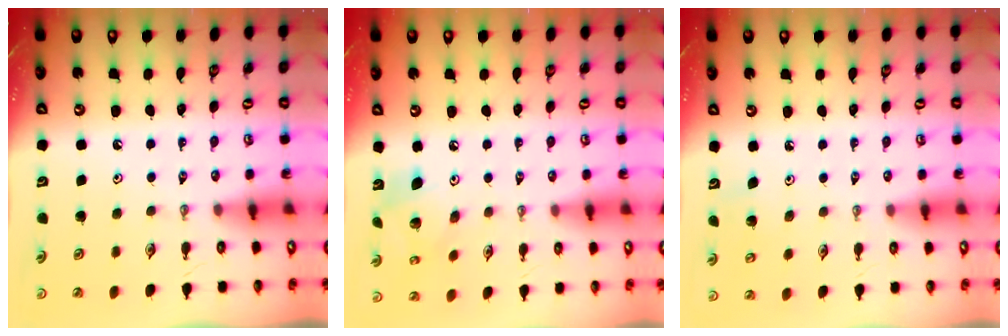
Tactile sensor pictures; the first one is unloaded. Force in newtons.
{"total": 8.9, "press": 8.9, "slide": 0.8}
{"total": 4.6, "press": 4.6, "slide": 0.3}